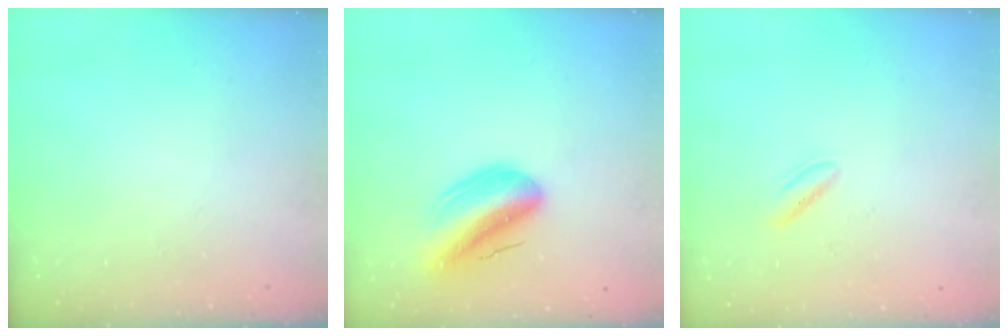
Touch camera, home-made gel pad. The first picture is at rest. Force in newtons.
{"total": 14.3, "press": 13.9, "slide": 3.6}
{"total": 2.3, "press": 2.1, "slide": 0.9}